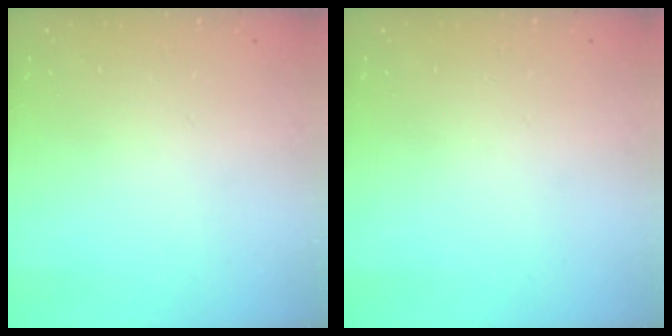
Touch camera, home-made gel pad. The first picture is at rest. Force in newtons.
{"total": 0.0}